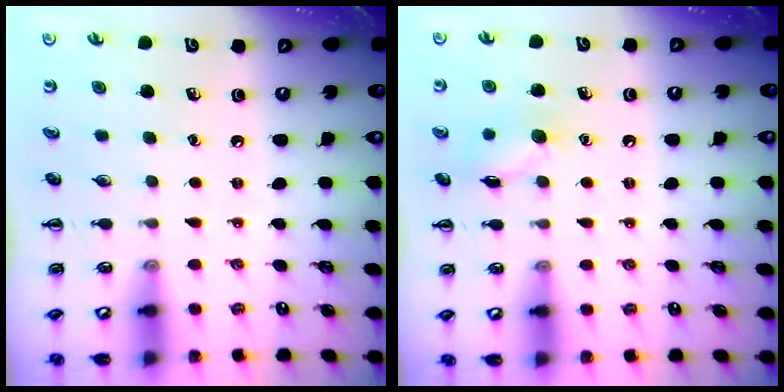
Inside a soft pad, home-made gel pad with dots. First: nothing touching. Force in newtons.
{"total": 8.1, "press": 8.0, "slide": 0.6}